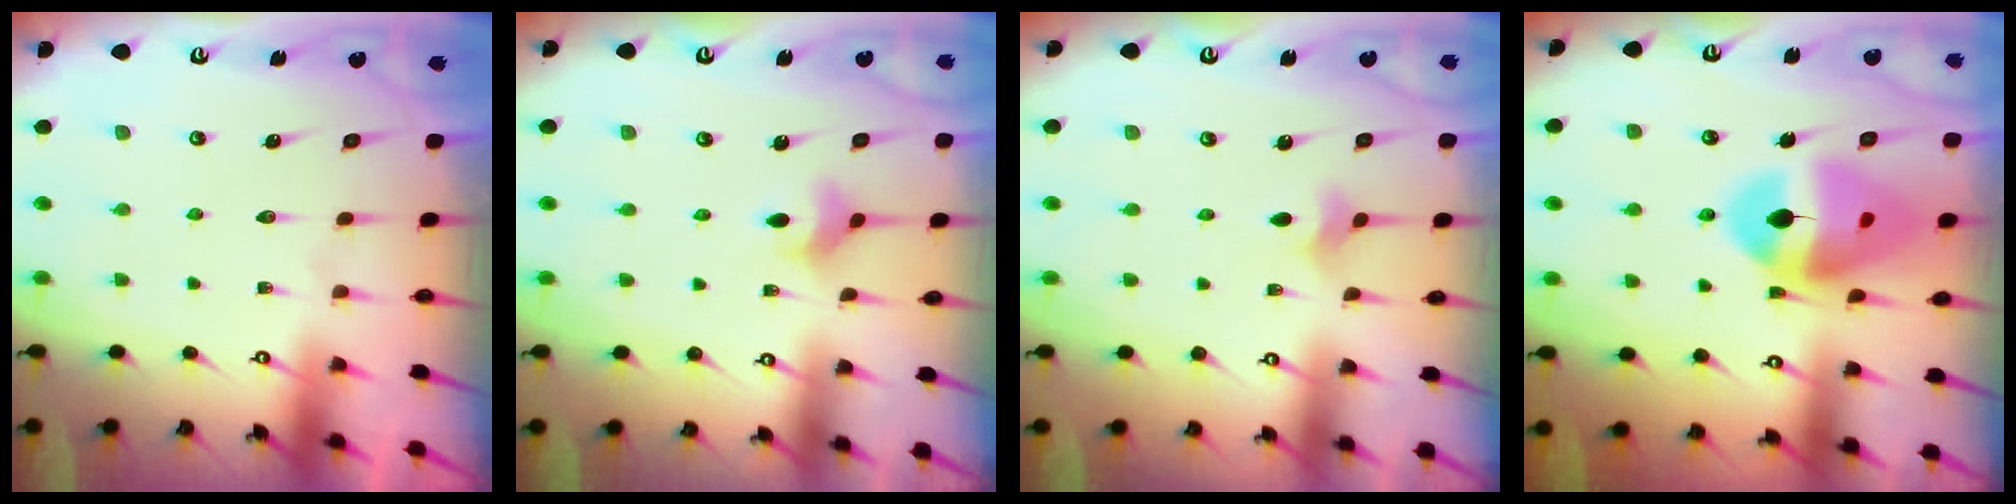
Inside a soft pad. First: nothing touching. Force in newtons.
{"total": 4.0, "press": 3.9, "slide": 0.7}
{"total": 2.1, "press": 2.0, "slide": 0.5}
{"total": 17.1, "press": 17.0, "slide": 2.0}